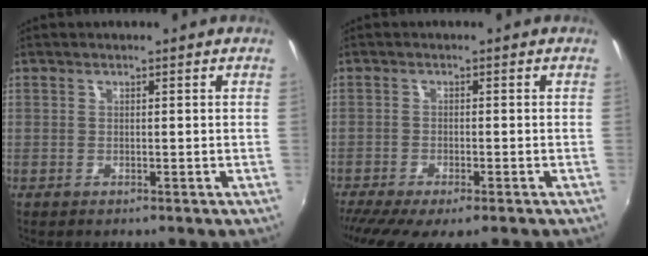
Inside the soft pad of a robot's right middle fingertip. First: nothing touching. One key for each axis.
{"total": 8.9, "fx": -6.7, "fy": 1.8, "fz": 5.5, "tx": -0.123, "ty": -0.043, "tz": -0.112}